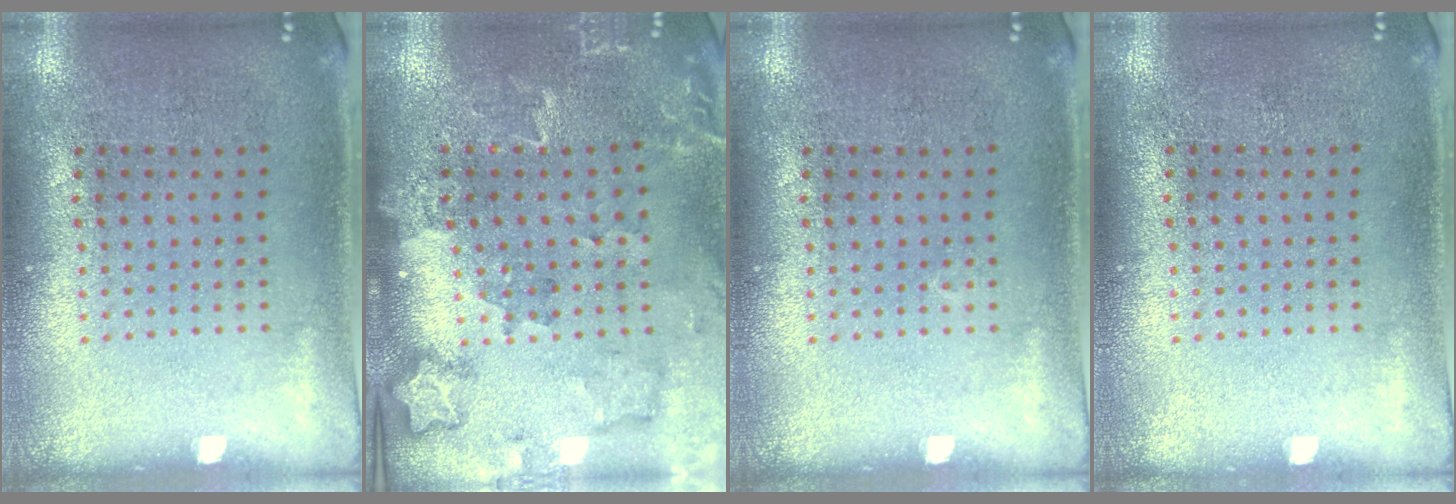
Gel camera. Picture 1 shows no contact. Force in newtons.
{"total": 1.8, "press": 1.8, "slide": 0.0}
{"total": 0.0}
{"total": 0.0}